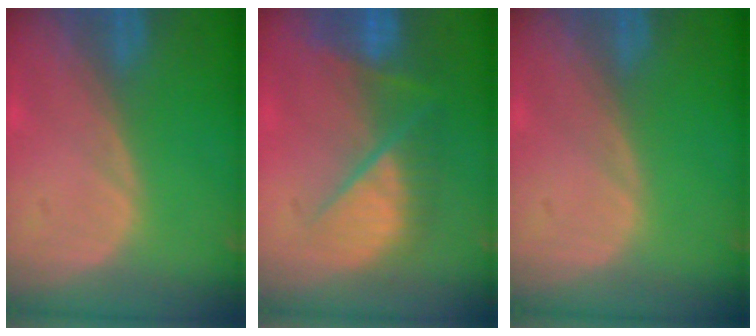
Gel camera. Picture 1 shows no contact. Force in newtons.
{"total": 9.7, "press": 8.3, "slide": 5.1}
{"total": 0.0}